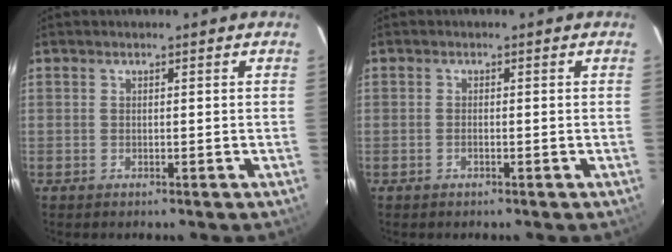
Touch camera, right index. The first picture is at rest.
{"total": 0.7, "force": [-0.4, 0.2, 0.5], "torque": [-0.012, 0.001, -0.008]}